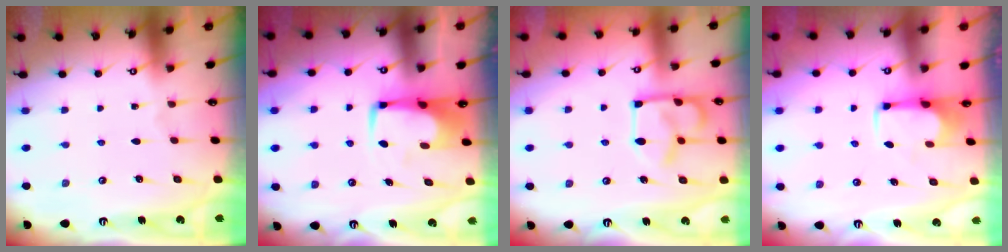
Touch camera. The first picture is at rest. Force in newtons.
{"total": 6.4, "press": 6.3, "slide": 0.7}
{"total": 11.0, "press": 10.9, "slide": 1.4}
{"total": 2.3, "press": 2.2, "slide": 0.9}